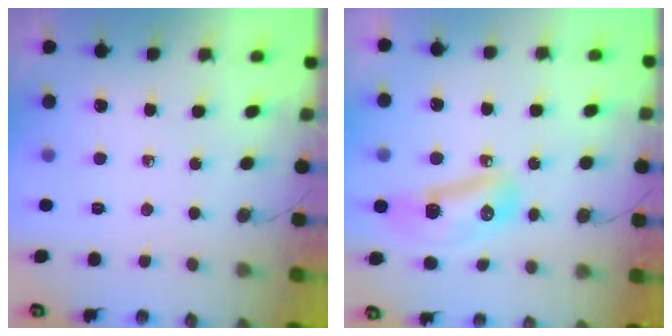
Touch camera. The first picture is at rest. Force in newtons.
{"total": 17.0, "press": 13.5, "slide": 10.4}